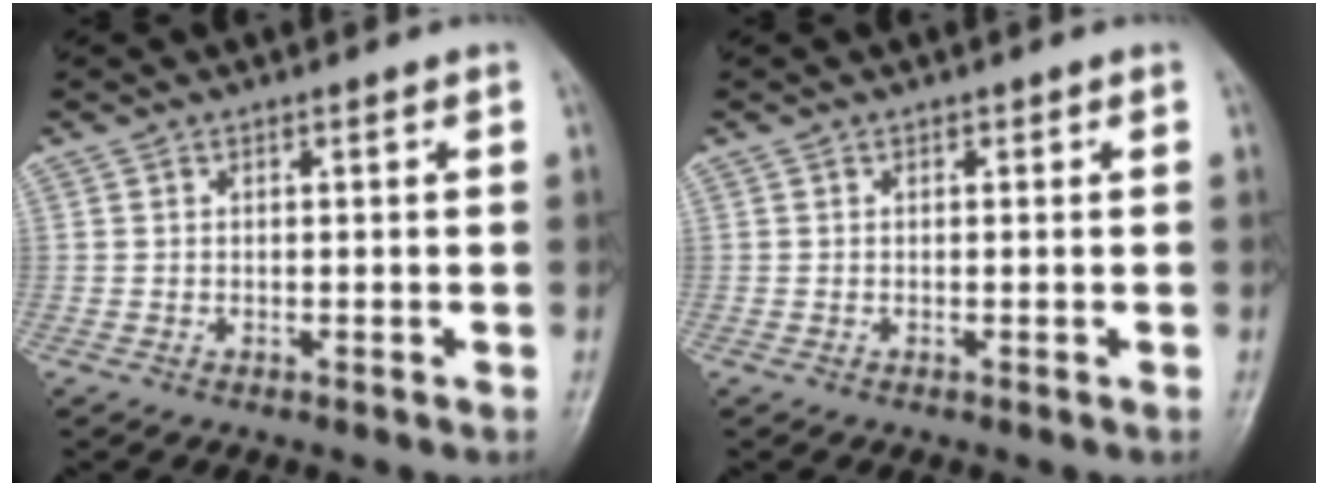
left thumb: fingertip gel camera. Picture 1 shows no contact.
{"total": 0.0}